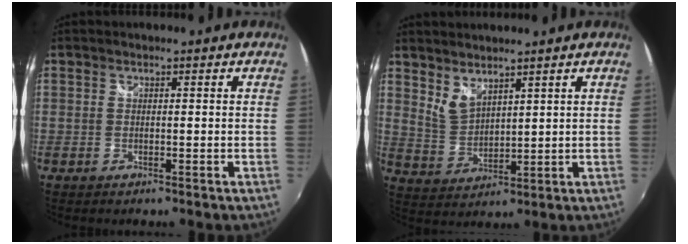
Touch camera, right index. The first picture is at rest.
{"total": 5.4, "force": [4.4, 2.0, 2.5], "torque": [-0.044, -0.003, 0.092]}